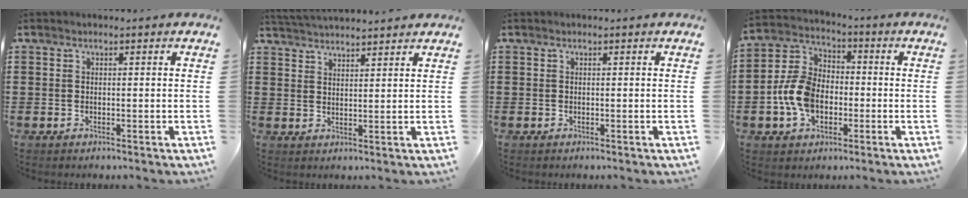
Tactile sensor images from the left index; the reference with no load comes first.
{"total": 3.0, "force": [3.0, -0.3, 0.1], "torque": [-0.011, -0.010, 0.056]}
{"total": 0.0}
{"total": 9.1, "force": [-2.1, 6.4, 6.1], "torque": [-0.159, 0.010, -0.046]}